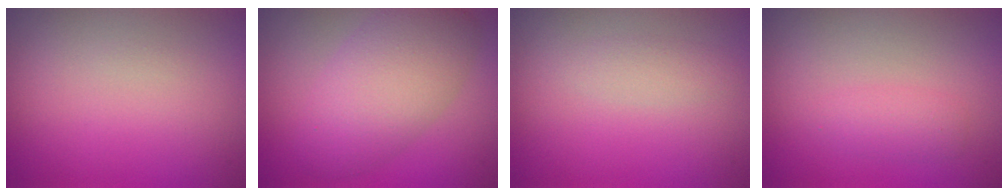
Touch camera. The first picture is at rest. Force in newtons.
{"total": 6.4, "press": 6.4, "slide": 0.2}
{"total": 1.1, "press": 1.1, "slide": 0.0}
{"total": 1.5, "press": 1.4, "slide": 0.1}